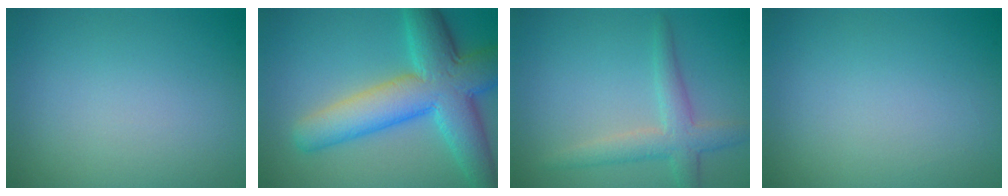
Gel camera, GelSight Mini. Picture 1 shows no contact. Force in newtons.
{"total": 9.5, "press": 9.5, "slide": 0.4}
{"total": 3.3, "press": 3.3, "slide": 0.1}
{"total": 0.0}